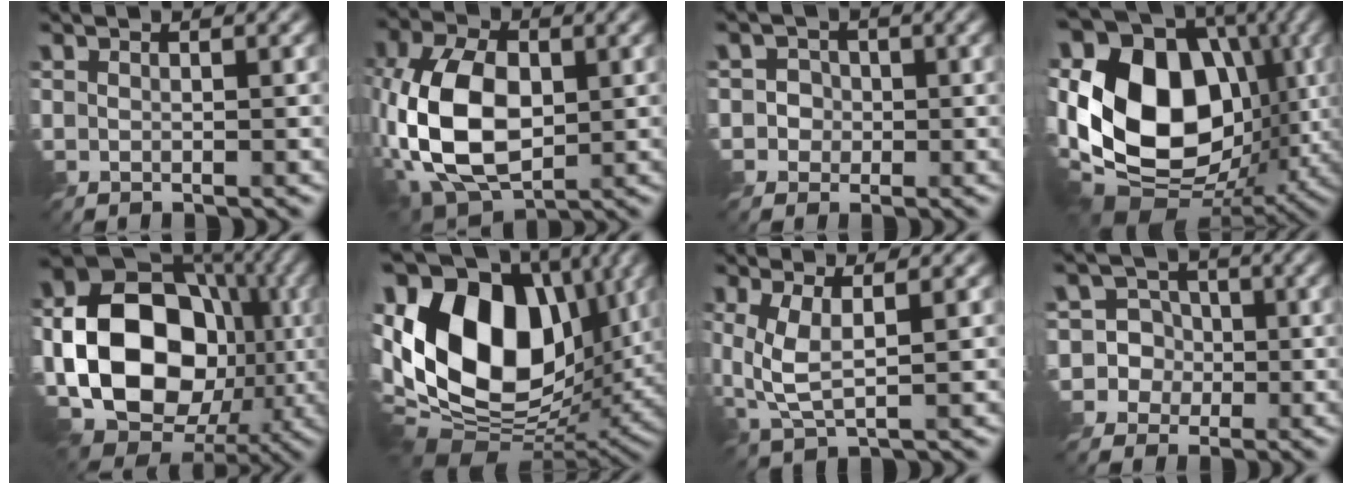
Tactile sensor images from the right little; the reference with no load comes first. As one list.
[{"total": 10.9, "force": [-1.6, 6.7, 8.5], "torque": [-0.196, 0.001, -0.038]}, {"total": 3.2, "force": [0.2, 3.0, 0.9], "torque": [-0.011, 0.004, 0.000]}, {"total": 16.1, "force": [1.3, 11.5, 11.1], "torque": [-0.211, 0.009, 0.008]}, {"total": 17.9, "force": [-3.2, 13.8, 11.1], "torque": [-0.181, -0.014, -0.050]}, {"total": 17.5, "force": [1.4, 11.7, 12.9], "torque": [-0.256, 0.019, 0.006]}, {"total": 4.0, "force": [0.0, 1.6, 3.7], "torque": [-0.090, -0.009, 0.000]}, {"total": 6.9, "force": [-1.1, 6.6, 1.5], "torque": [-0.026, 0.033, -0.054]}]